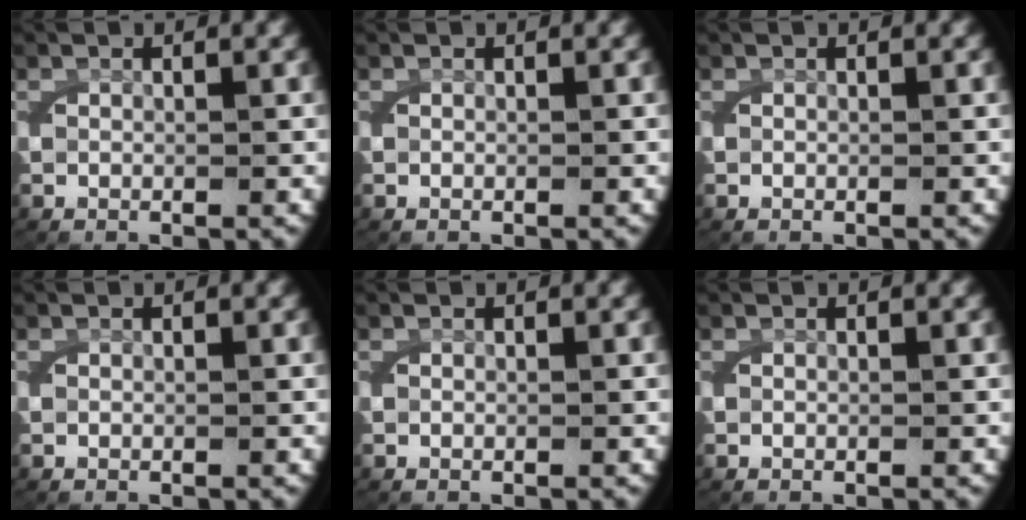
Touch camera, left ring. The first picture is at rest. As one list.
[{"total": 0.0}, {"total": 0.0}, {"total": 0.0}, {"total": 0.0}, {"total": 0.0}]